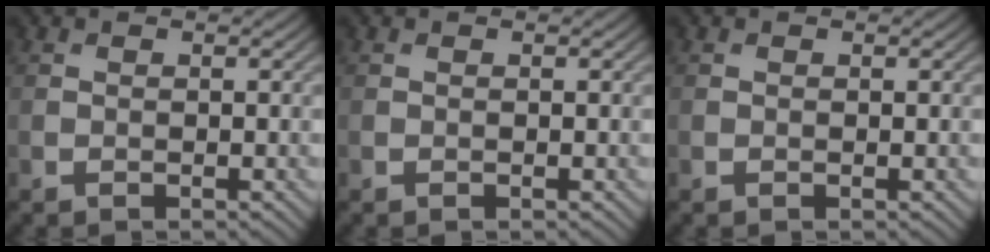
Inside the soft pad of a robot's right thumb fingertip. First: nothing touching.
{"total": 0.0}
{"total": 0.0}